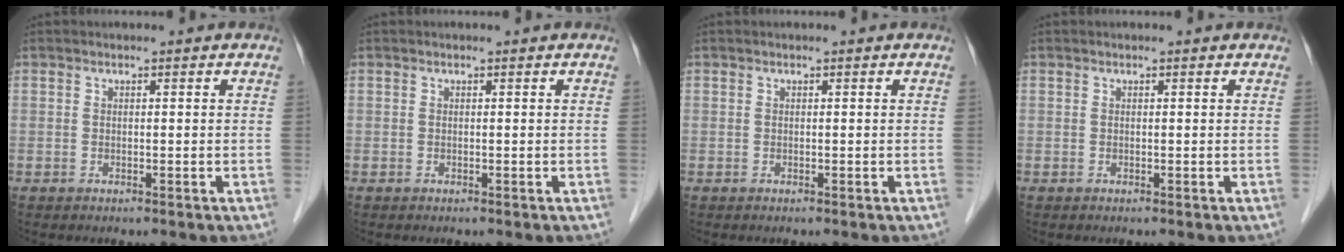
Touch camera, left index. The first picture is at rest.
{"total": 0.0}
{"total": 0.0}
{"total": 0.0}